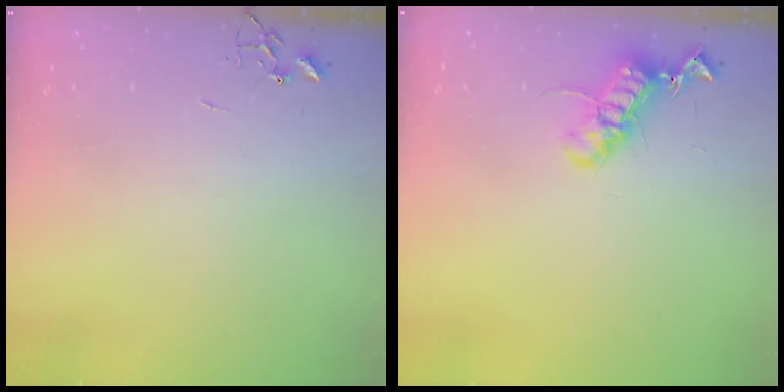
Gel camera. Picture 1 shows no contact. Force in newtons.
{"total": 13.8, "press": 13.8, "slide": 0.7}